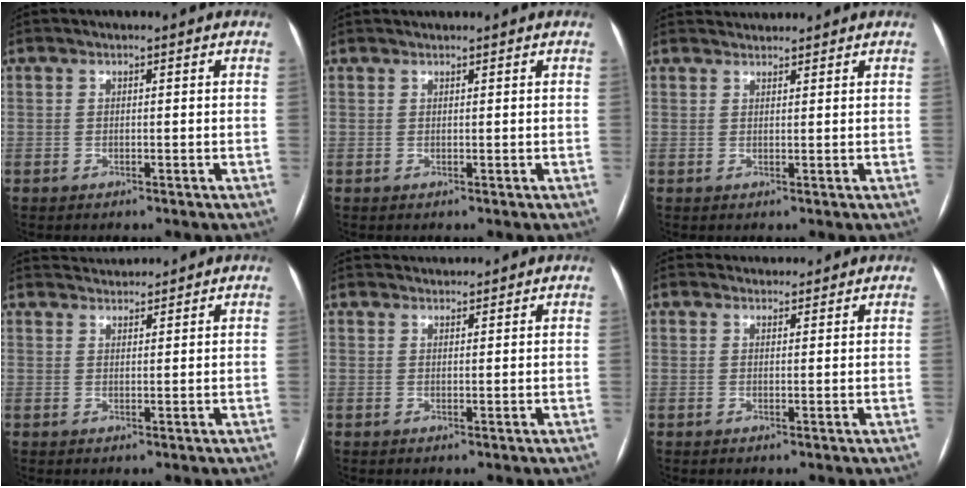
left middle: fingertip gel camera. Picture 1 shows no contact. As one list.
[{"total": 1.4, "force": [1.4, 0.1, 0.3], "torque": [-0.004, 0.023, 0.027]}, {"total": 2.9, "force": [2.8, 0.5, 0.0], "torque": [-0.003, 0.028, 0.049]}, {"total": 3.9, "force": [3.9, 0.2, 0.1], "torque": [-0.009, 0.025, 0.068]}, {"total": 3.7, "force": [3.7, 0.4, 0.2], "torque": [-0.008, 0.028, 0.059]}, {"total": 4.3, "force": [4.0, 1.4, 0.1], "torque": [0.001, 0.023, 0.052]}]